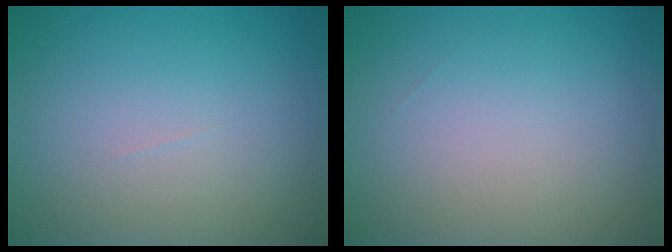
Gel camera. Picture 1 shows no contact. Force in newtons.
{"total": 0.0}